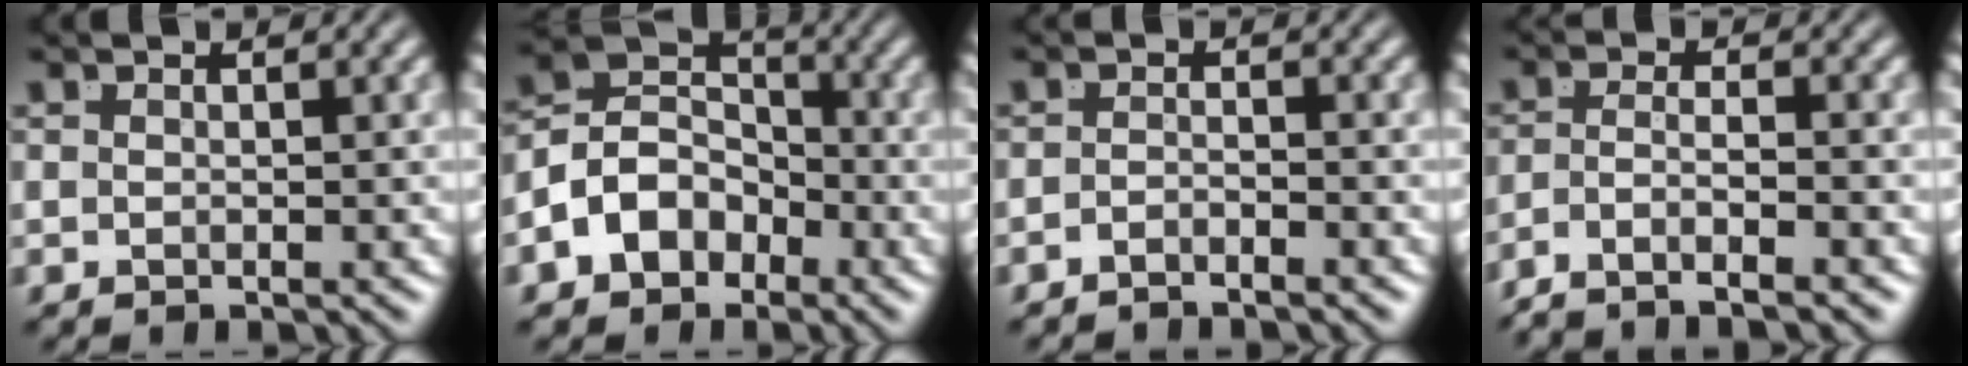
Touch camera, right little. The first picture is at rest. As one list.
[{"total": 8.9, "force": [-1.0, 7.5, 4.7], "torque": [-0.104, -0.017, -0.020]}, {"total": 1.9, "force": [-1.8, -0.7, 0.2], "torque": [0.001, -0.006, -0.031]}, {"total": 4.8, "force": [-4.0, 1.0, 2.5], "torque": [-0.050, -0.027, -0.055]}]